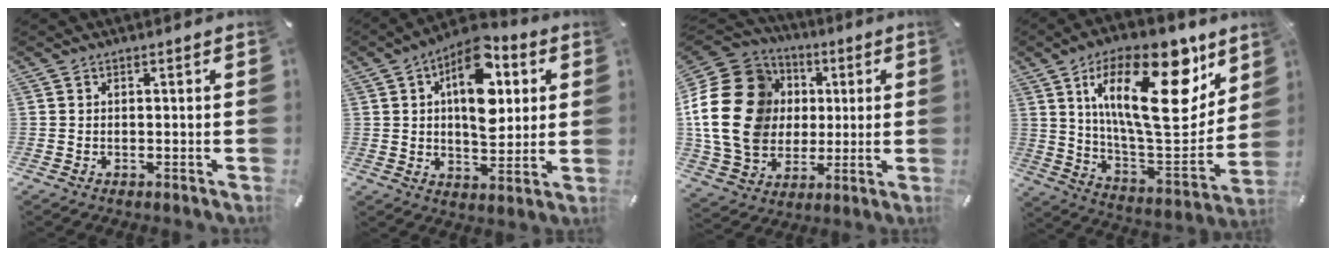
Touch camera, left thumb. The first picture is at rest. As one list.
[{"total": 15.5, "force": [5.5, 9.2, 11.2], "torque": [-0.150, -0.021, 0.093]}, {"total": 23.7, "force": [2.0, 20.0, 12.6], "torque": [-0.256, 0.007, 0.047]}, {"total": 28.4, "force": [13.3, 12.0, 22.0], "torque": [-0.346, -0.075, 0.222]}]